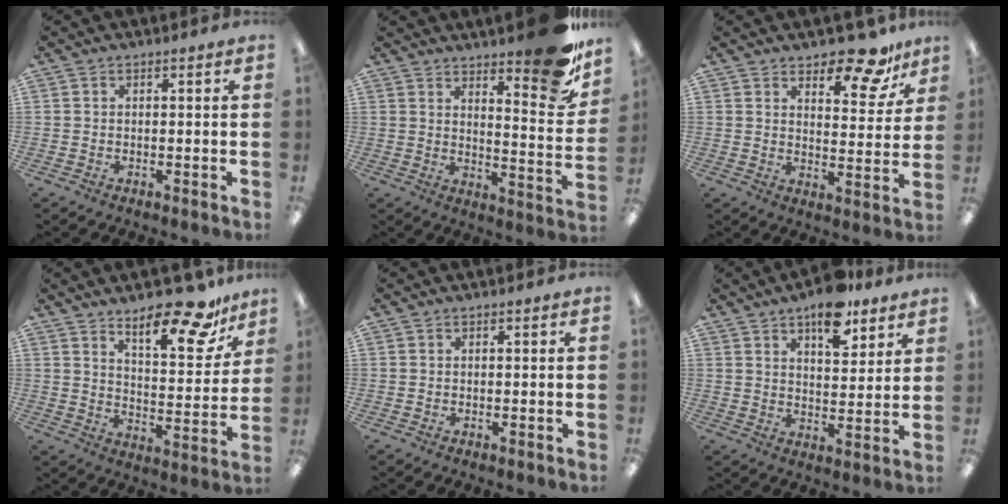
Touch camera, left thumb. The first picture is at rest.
{"total": 19.6, "force": [13.0, 6.7, 13.0], "torque": [-0.157, -0.096, 0.215]}
{"total": 11.7, "force": [9.5, 4.1, 5.5], "torque": [-0.056, -0.072, 0.163]}
{"total": 17.0, "force": [13.1, 4.9, 9.6], "torque": [-0.136, -0.088, 0.214]}
{"total": 0.0}
{"total": 10.9, "force": [7.9, 4.7, 5.9], "torque": [-0.071, -0.043, 0.133]}